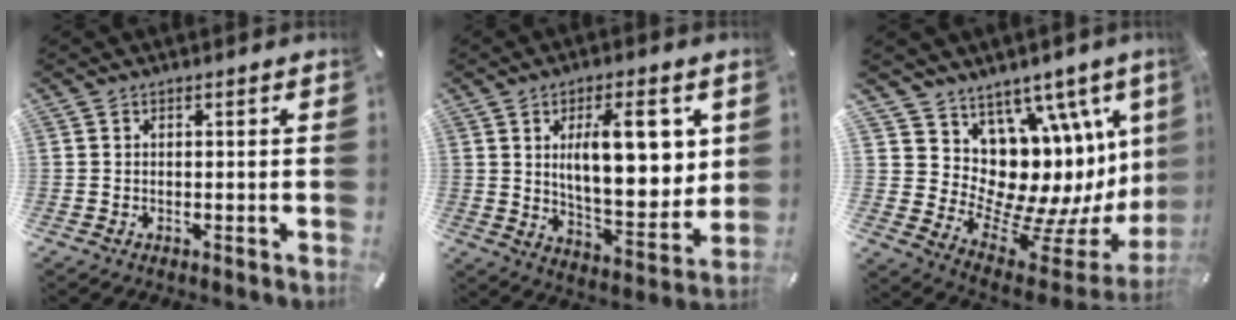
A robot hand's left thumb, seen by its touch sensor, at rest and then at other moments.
{"total": 16.6, "force": [5.5, 7.3, 13.9], "torque": [-0.185, -0.018, 0.089]}
{"total": 11.9, "force": [2.2, 9.5, 6.8], "torque": [-0.060, -0.113, 0.070]}